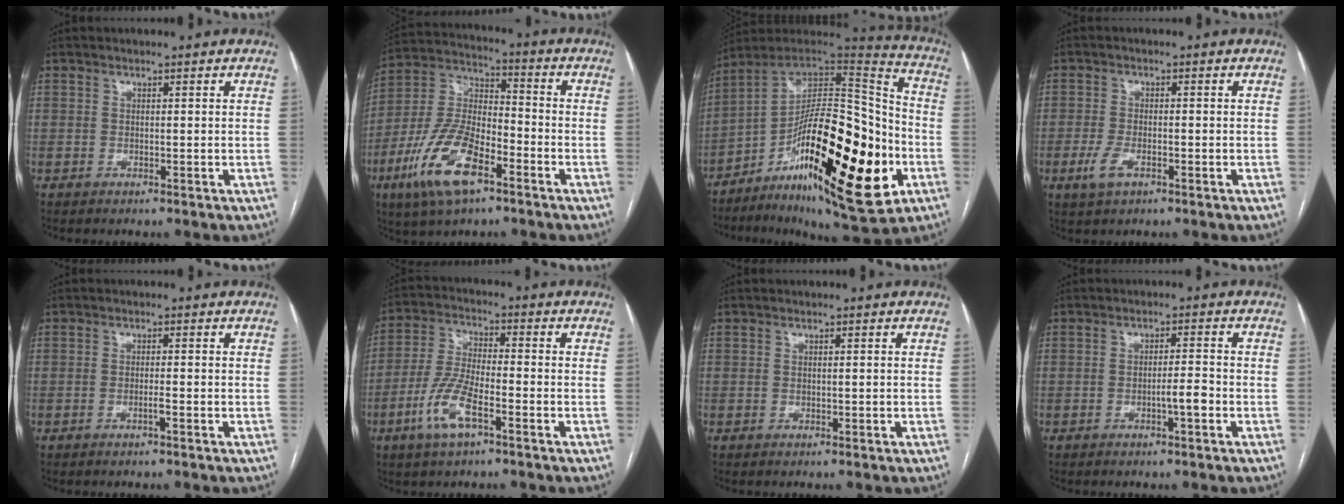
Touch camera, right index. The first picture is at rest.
{"total": 14.9, "force": [-7.6, 5.5, 11.6], "torque": [-0.247, -0.001, -0.140]}
{"total": 28.8, "force": [-9.4, 7.3, 26.2], "torque": [-0.406, -0.009, -0.140]}
{"total": 3.6, "force": [-1.6, 1.6, 2.7], "torque": [-0.065, -0.003, -0.028]}
{"total": 1.1, "force": [-0.6, -0.2, 0.9], "torque": [-0.018, 0.001, -0.010]}
{"total": 8.7, "force": [-4.2, 2.2, 7.3], "torque": [-0.163, -0.005, -0.083]}
{"total": 0.0}
{"total": 2.7, "force": [-1.2, 0.1, 2.4], "torque": [-0.039, 0.001, -0.020]}